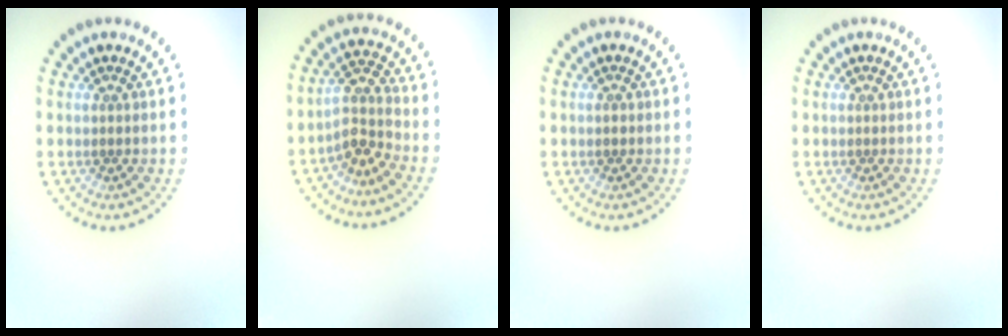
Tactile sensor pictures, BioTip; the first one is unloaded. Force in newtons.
{"total": 2.9, "press": 2.2, "slide": 1.8}
{"total": 0.8, "press": 0.8, "slide": 0.1}
{"total": 0.0}